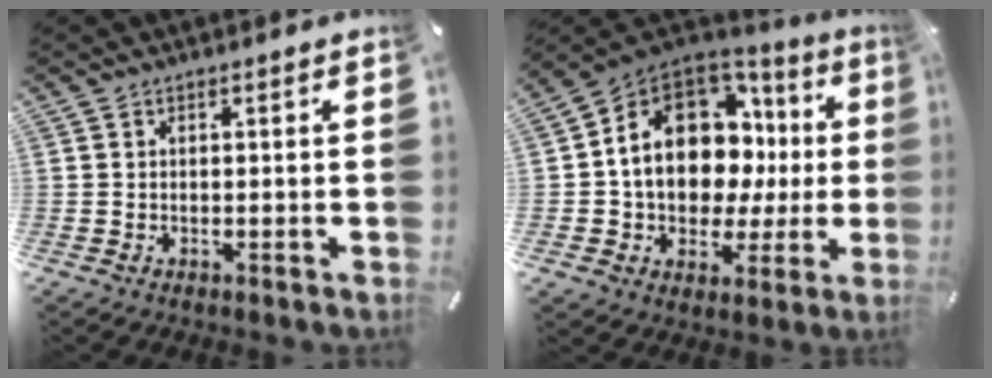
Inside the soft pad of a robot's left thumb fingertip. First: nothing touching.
{"total": 15.5, "force": [3.1, 11.6, 9.9], "torque": [-0.175, -0.026, 0.053]}